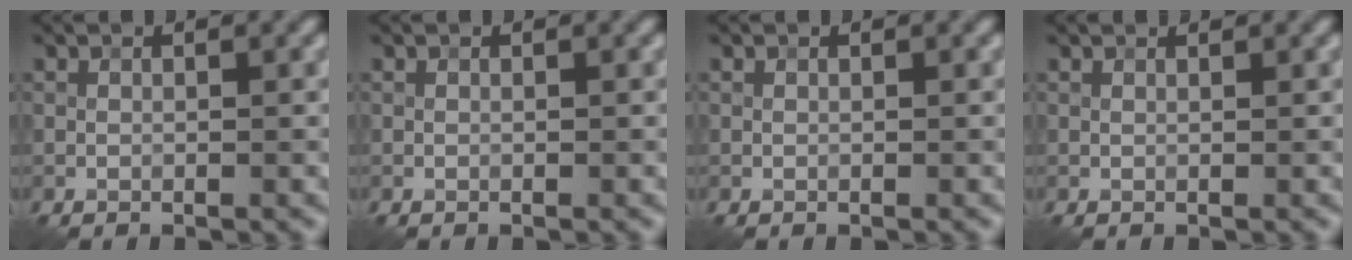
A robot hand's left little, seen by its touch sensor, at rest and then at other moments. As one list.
[{"total": 0.0}, {"total": 0.0}, {"total": 0.8, "force": [0.7, 0.1, 0.3], "torque": [-0.013, -0.002, 0.003]}]